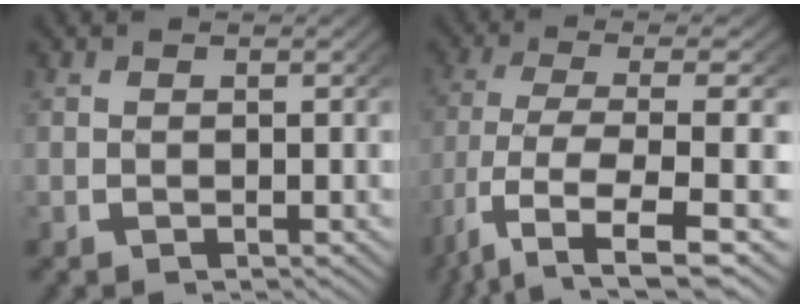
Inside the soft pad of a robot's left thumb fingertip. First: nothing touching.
{"total": 10.7, "force": [-3.4, 4.8, 8.9], "torque": [-0.198, -0.042, -0.020]}